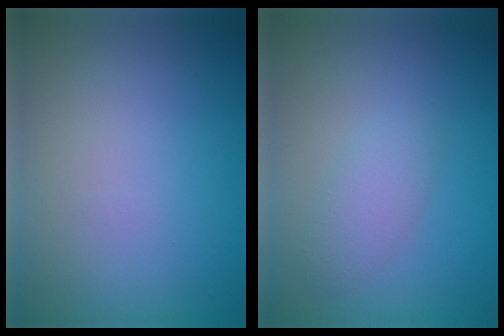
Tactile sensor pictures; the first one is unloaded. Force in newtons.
{"total": 2.0, "press": 2.0, "slide": 0.1}